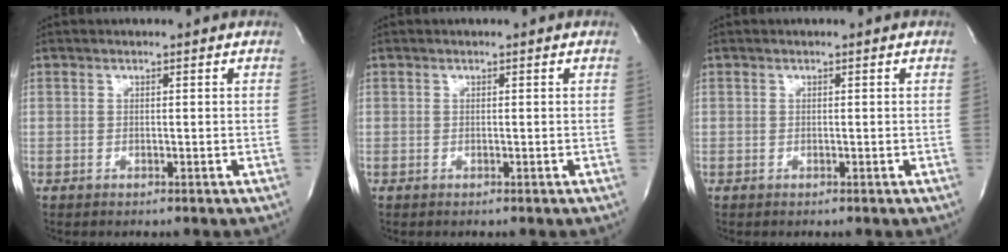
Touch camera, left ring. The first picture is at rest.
{"total": 0.0}
{"total": 0.0}